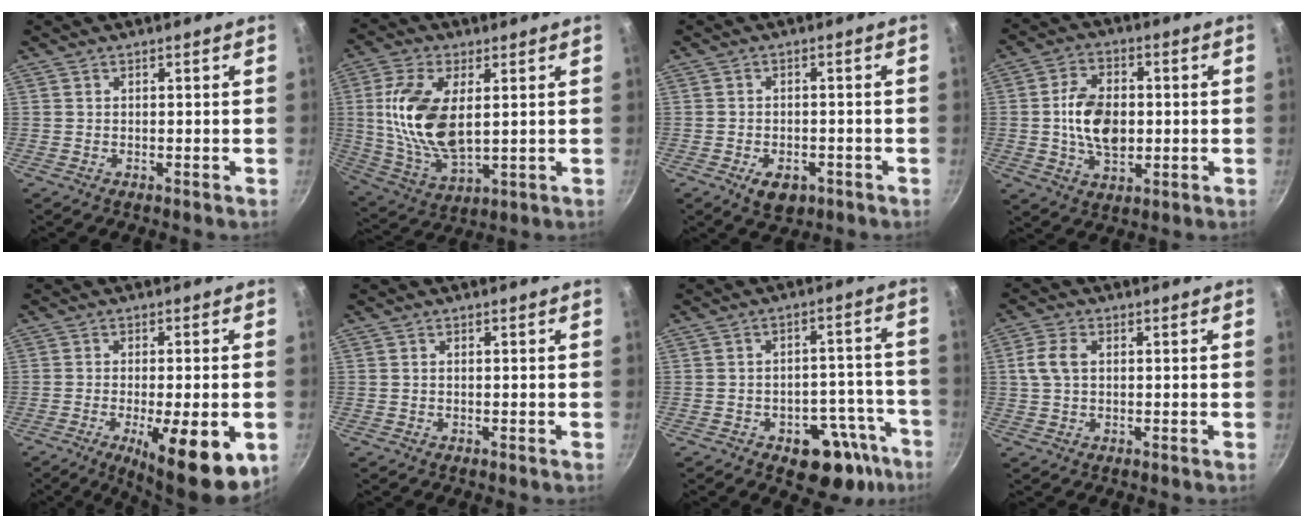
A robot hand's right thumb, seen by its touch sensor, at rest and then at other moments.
{"total": 16.2, "force": [2.3, 8.2, 13.8], "torque": [-0.278, -0.013, 0.053]}
{"total": 5.0, "force": [-2.4, 3.1, 3.0], "torque": [-0.040, 0.010, -0.032]}
{"total": 11.5, "force": [-0.1, 7.3, 8.8], "torque": [-0.137, 0.006, -0.001]}
{"total": 16.0, "force": [-5.6, 4.9, 14.2], "torque": [-0.168, -0.012, -0.067]}
{"total": 0.0}
{"total": 12.5, "force": [-7.3, 6.6, 7.6], "torque": [-0.058, 0.063, -0.094]}
{"total": 4.7, "force": [0.7, 3.0, 3.6], "torque": [-0.085, 0.010, 0.012]}